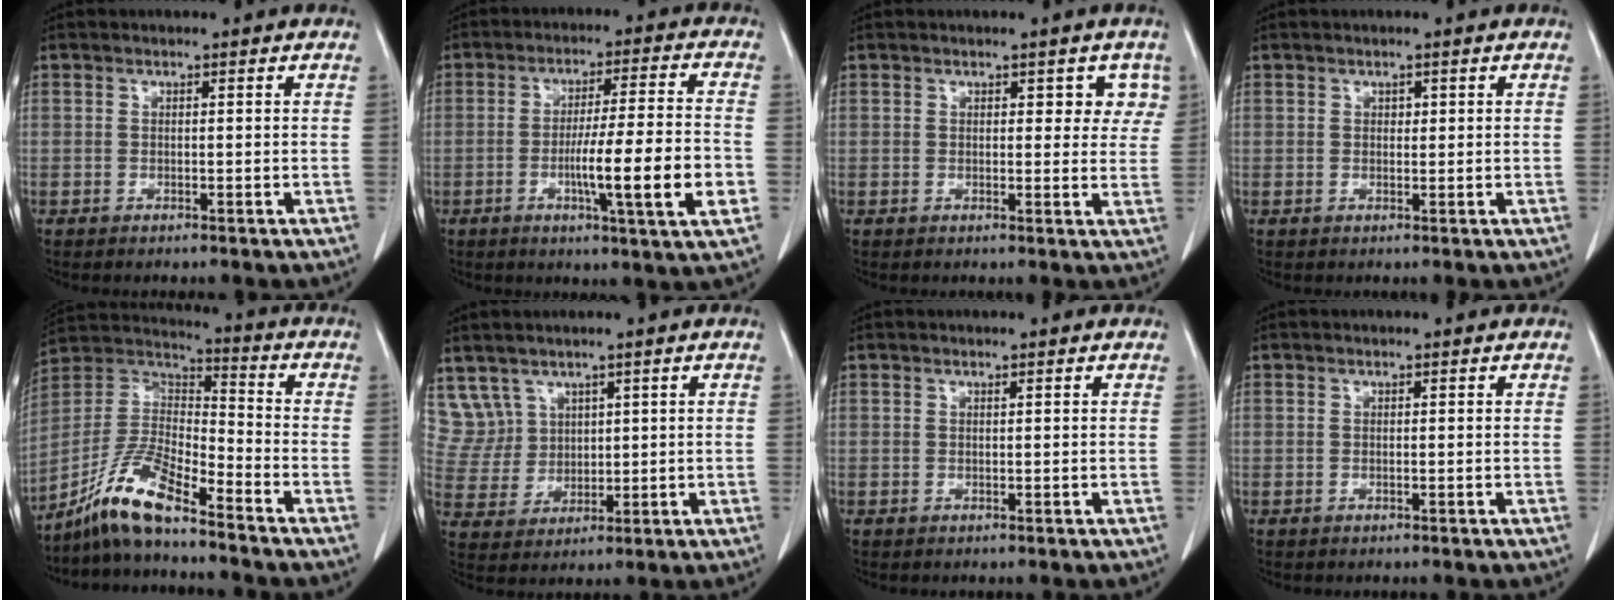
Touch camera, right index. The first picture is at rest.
{"total": 12.6, "force": [-3.4, -0.2, 12.2], "torque": [-0.194, -0.008, -0.058]}
{"total": 3.7, "force": [1.9, 2.3, 2.2], "torque": [0.001, 0.004, 0.016]}
{"total": 0.7, "force": [0.3, 0.6, 0.4], "torque": [-0.002, 0.000, 0.003]}
{"total": 11.3, "force": [-8.6, 1.9, 7.0], "torque": [-0.152, 0.011, -0.166]}
{"total": 6.7, "force": [4.1, 5.2, -0.1], "torque": [-0.001, 0.018, 0.098]}
{"total": 0.0}
{"total": 0.0}